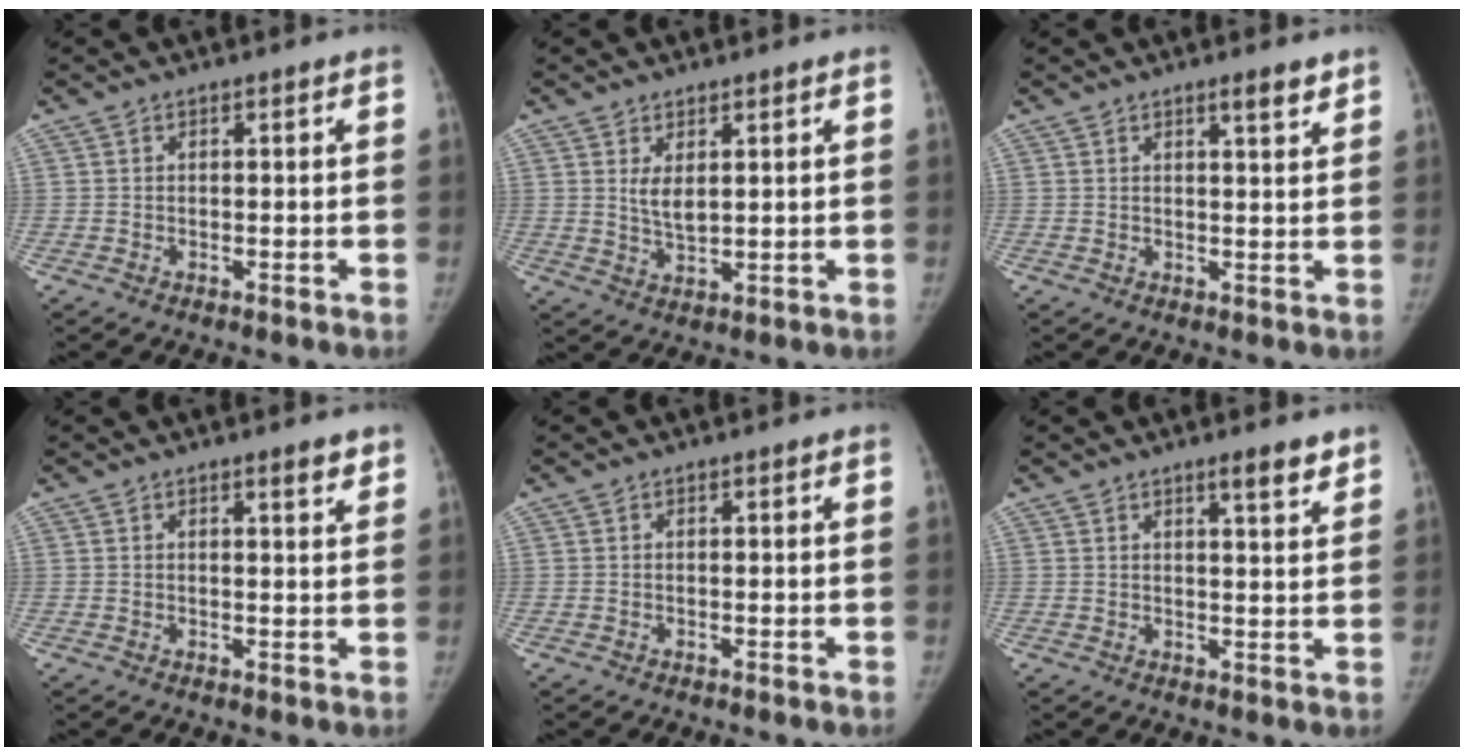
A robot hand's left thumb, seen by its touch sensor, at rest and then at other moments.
{"total": 3.7, "force": [1.4, 1.7, 3.0], "torque": [-0.046, -0.018, 0.034]}
{"total": 3.3, "force": [2.4, 0.5, 2.2], "torque": [-0.027, -0.017, 0.035]}
{"total": 2.5, "force": [1.8, 0.5, 1.6], "torque": [-0.016, -0.012, 0.024]}
{"total": 0.0}
{"total": 4.5, "force": [3.3, 0.7, 3.0], "torque": [-0.034, -0.024, 0.046]}